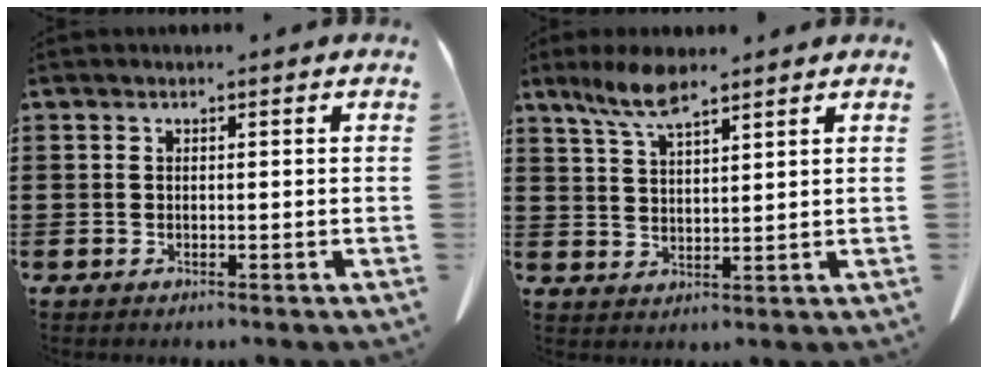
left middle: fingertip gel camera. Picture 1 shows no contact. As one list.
[{"total": 6.2, "force": [4.5, 1.5, 4.1], "torque": [-0.091, -0.003, 0.080]}]